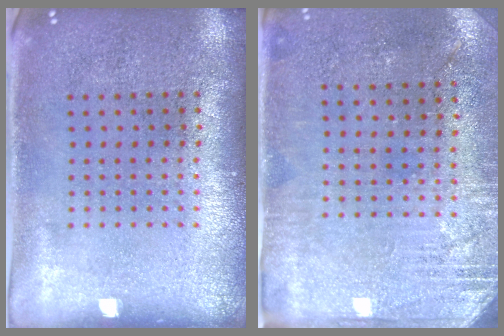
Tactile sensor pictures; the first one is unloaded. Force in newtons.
{"total": 2.8, "press": 2.5, "slide": 1.2}